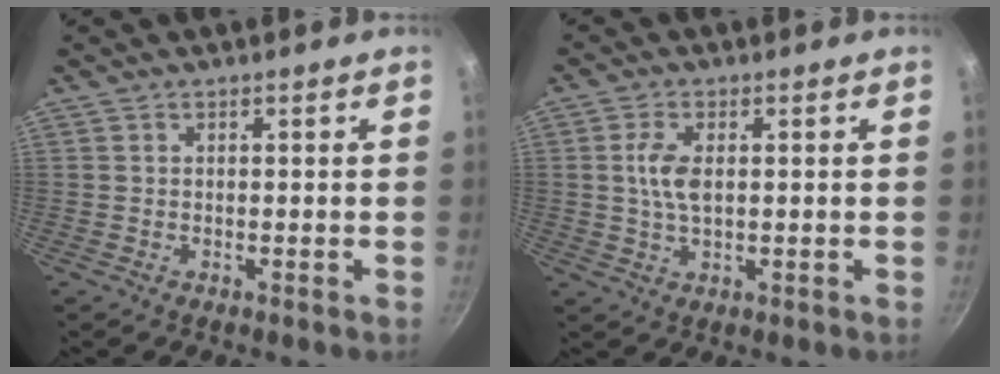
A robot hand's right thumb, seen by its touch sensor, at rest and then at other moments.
{"total": 5.4, "force": [0.6, 2.8, 4.6], "torque": [-0.090, 0.003, 0.011]}